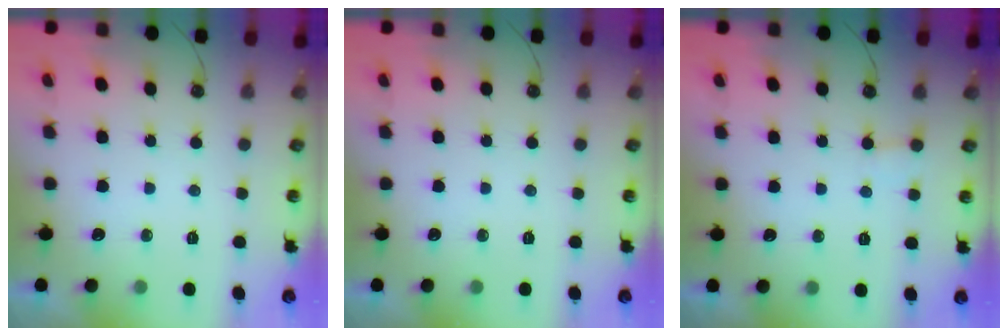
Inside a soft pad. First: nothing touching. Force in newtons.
{"total": 0.0}
{"total": 4.3, "press": 4.3, "slide": 0.5}